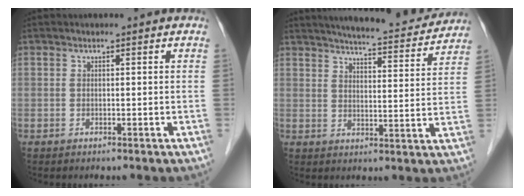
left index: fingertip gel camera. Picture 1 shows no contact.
{"total": 15.0, "force": [13.9, 1.6, 5.4], "torque": [-0.076, -0.009, 0.178]}